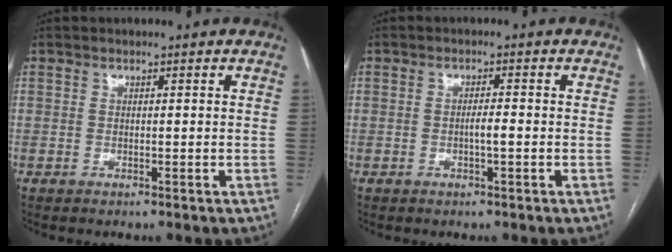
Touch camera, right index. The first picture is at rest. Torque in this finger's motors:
{"motor_torque": [0.53, -0.20, 0.33, 0.07]}